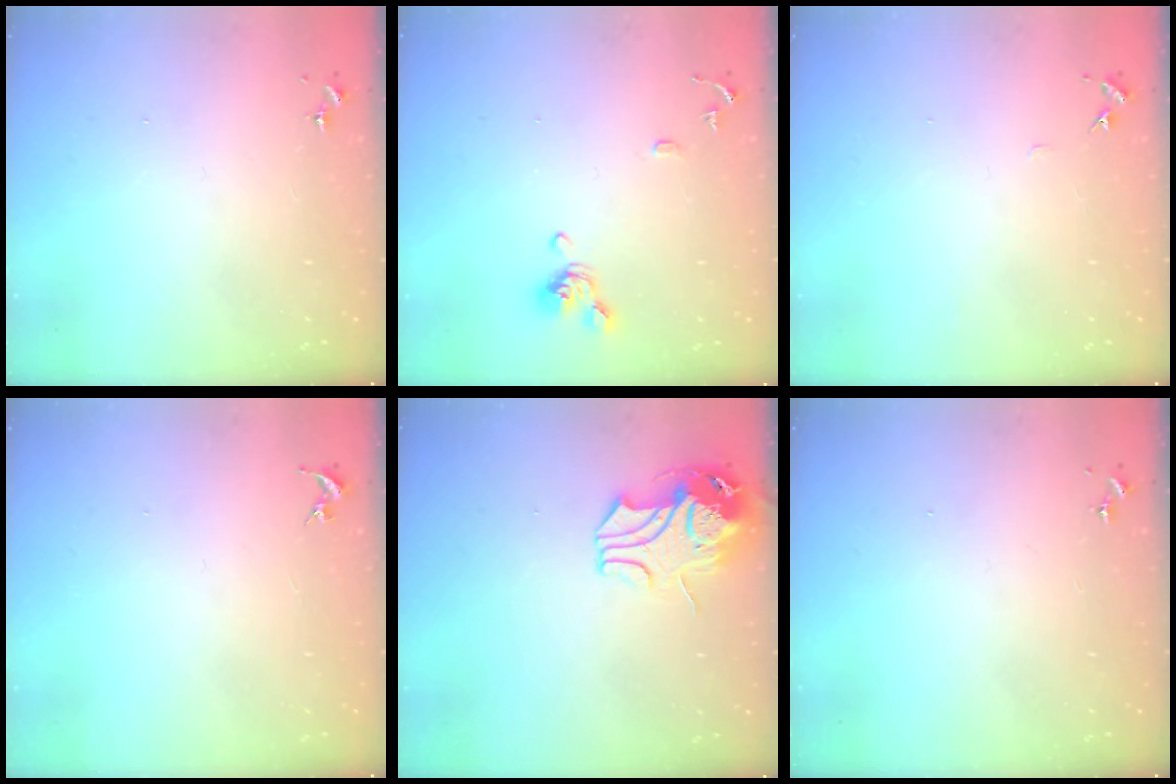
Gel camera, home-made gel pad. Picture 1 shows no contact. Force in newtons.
{"total": 9.8, "press": 9.7, "slide": 1.4}
{"total": 4.0, "press": 4.0, "slide": 0.5}
{"total": 0.0}
{"total": 11.7, "press": 11.5, "slide": 1.8}
{"total": 0.0}